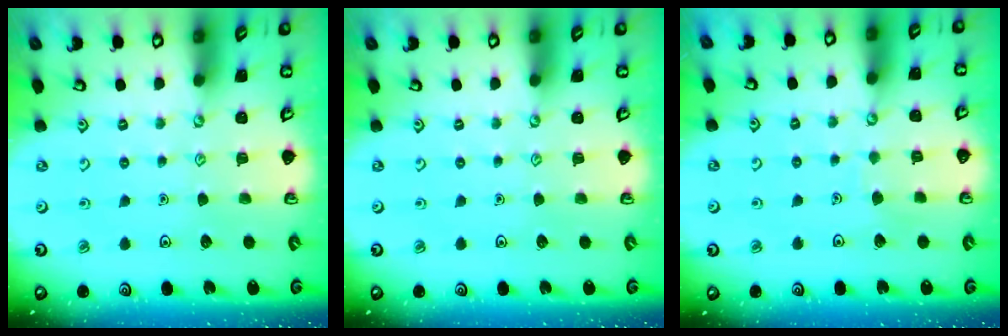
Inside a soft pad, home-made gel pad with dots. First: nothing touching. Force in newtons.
{"total": 0.0}
{"total": 2.9, "press": 2.9, "slide": 0.2}